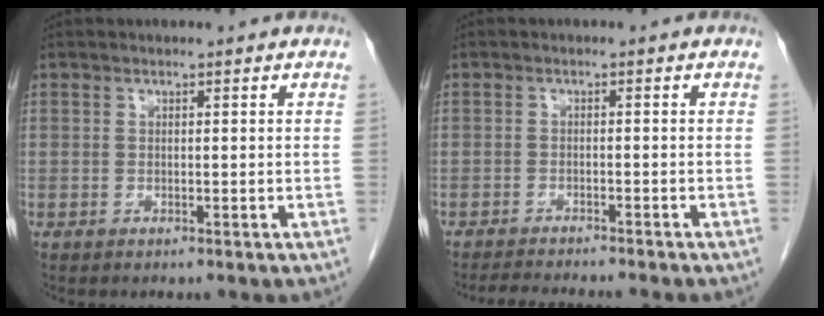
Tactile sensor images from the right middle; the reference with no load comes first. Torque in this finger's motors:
{"motor_torque": [0.35, -0.29, 0.02, 0.02]}